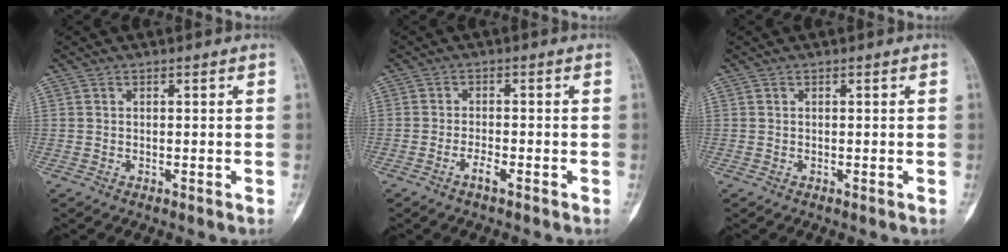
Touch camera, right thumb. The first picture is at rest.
{"total": 2.4, "force": [-1.5, 0.5, 1.8], "torque": [-0.037, 0.007, -0.031]}
{"total": 0.0}